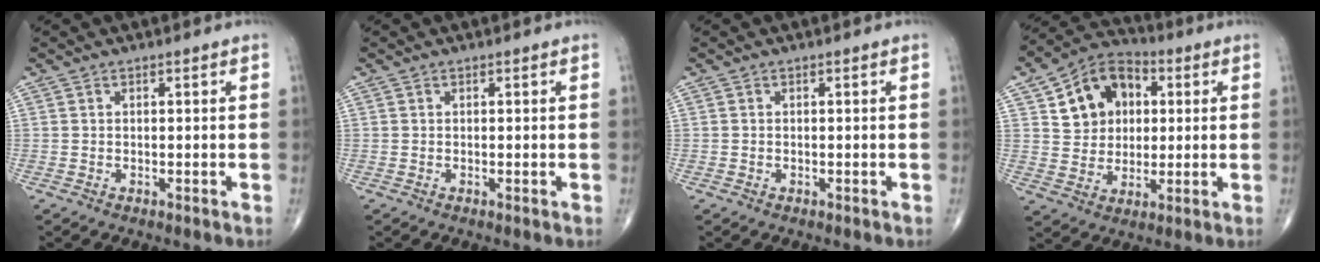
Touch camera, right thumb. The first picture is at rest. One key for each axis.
{"total": 0.0}
{"total": 0.0}
{"total": 13.1, "fx": 3.8, "fy": 10.5, "fz": 6.9, "tx": -0.072, "ty": 0.004, "tz": 0.059}